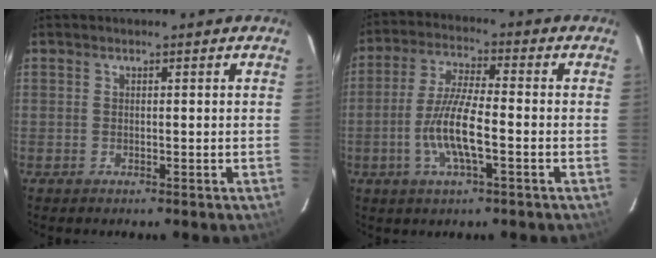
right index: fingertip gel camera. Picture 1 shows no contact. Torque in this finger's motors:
{"motor_torque": [1.04, -0.88, 0.75, 0.16]}